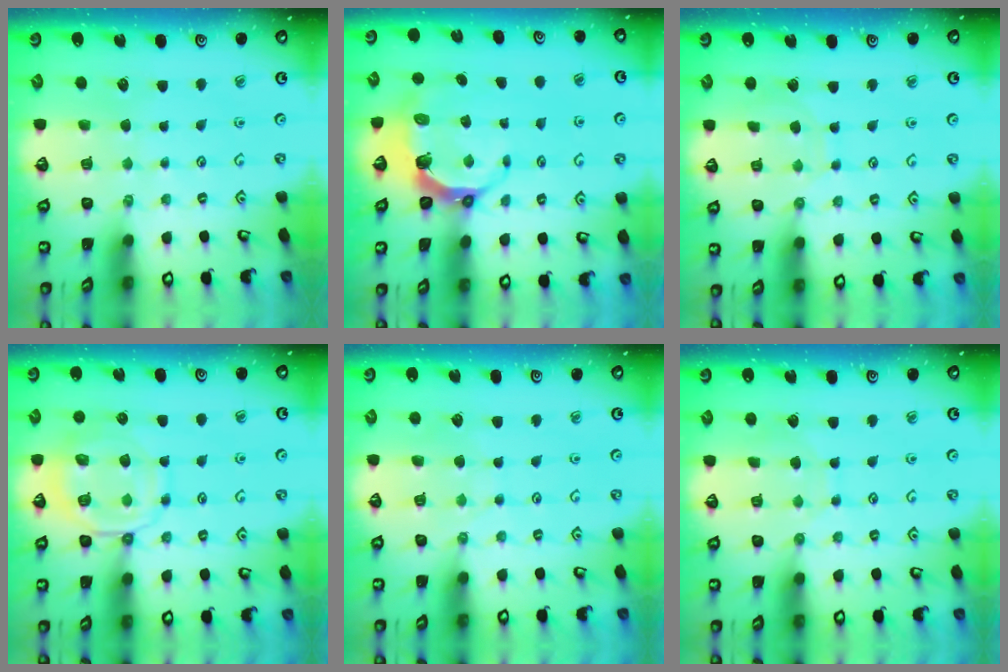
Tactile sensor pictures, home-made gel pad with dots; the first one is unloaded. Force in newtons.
{"total": 6.9, "press": 5.9, "slide": 3.6}
{"total": 6.3, "press": 6.3, "slide": 0.3}
{"total": 10.2, "press": 10.1, "slide": 1.3}
{"total": 4.5, "press": 4.5, "slide": 0.5}
{"total": 5.1, "press": 5.1, "slide": 0.4}